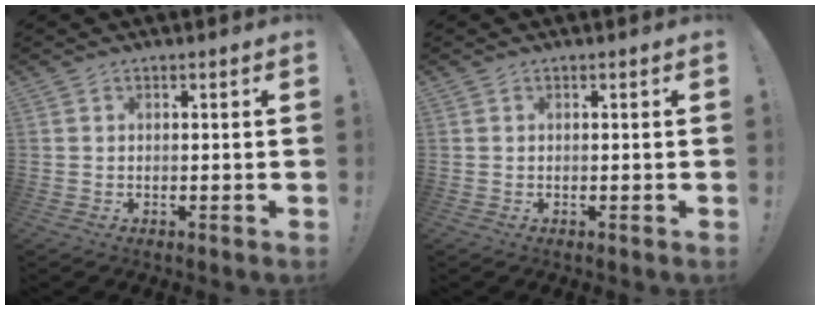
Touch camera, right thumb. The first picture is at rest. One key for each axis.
{"total": 0.0}